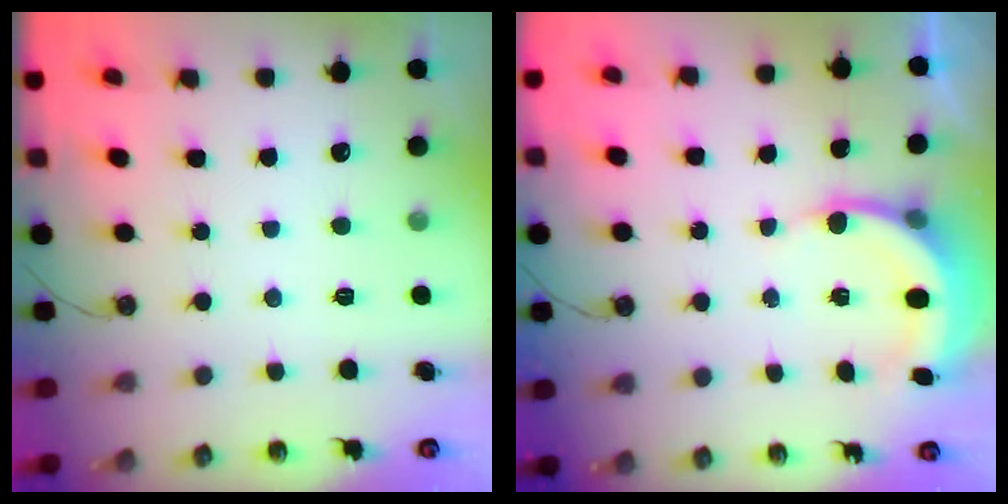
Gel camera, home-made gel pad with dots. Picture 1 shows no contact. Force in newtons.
{"total": 6.9, "press": 6.8, "slide": 1.0}